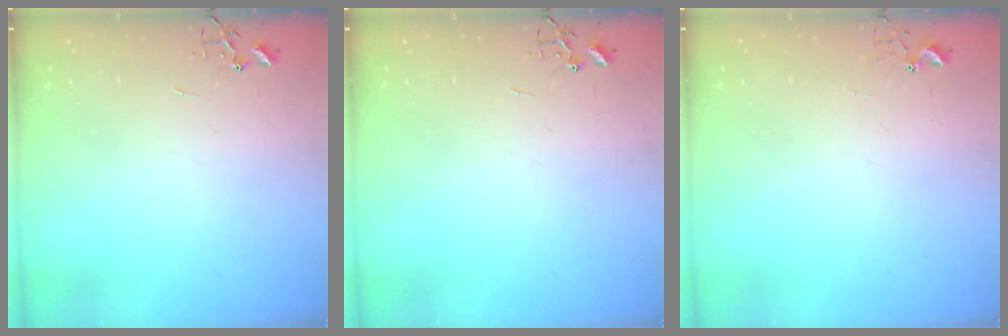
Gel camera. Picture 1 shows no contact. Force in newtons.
{"total": 0.0}
{"total": 2.7, "press": 2.7, "slide": 0.3}